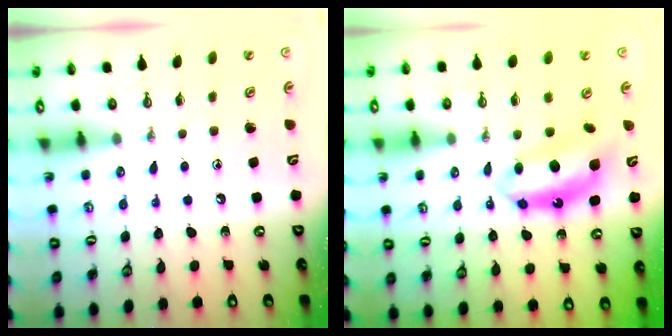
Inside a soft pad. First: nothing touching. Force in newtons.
{"total": 7.0, "press": 7.0, "slide": 0.4}